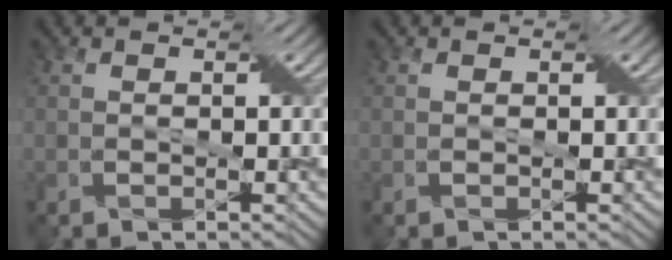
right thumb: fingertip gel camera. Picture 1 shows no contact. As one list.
[{"total": 0.0}]